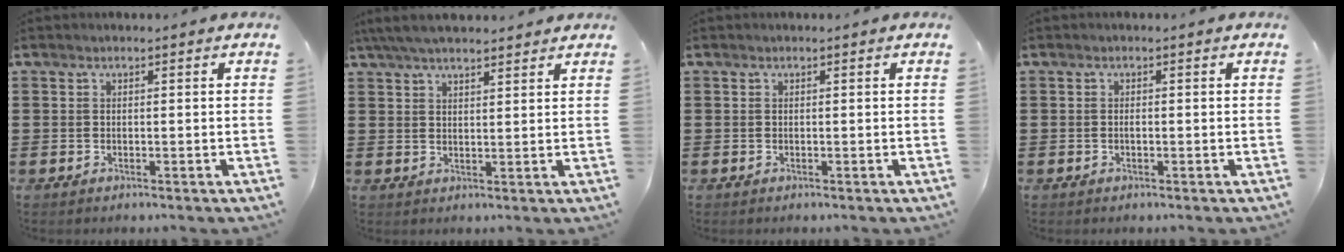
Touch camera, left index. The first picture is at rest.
{"total": 4.9, "force": [4.3, 0.8, 2.3], "torque": [-0.055, -0.006, 0.080]}
{"total": 0.0}
{"total": 0.6, "force": [-0.2, 0.1, 0.6], "torque": [-0.012, -0.003, -0.003]}